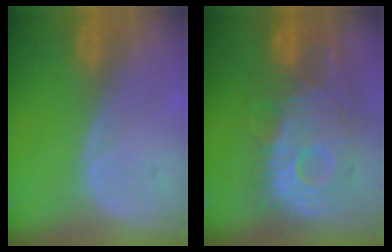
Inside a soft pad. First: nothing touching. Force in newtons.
{"total": 12.2, "press": 10.9, "slide": 5.6}